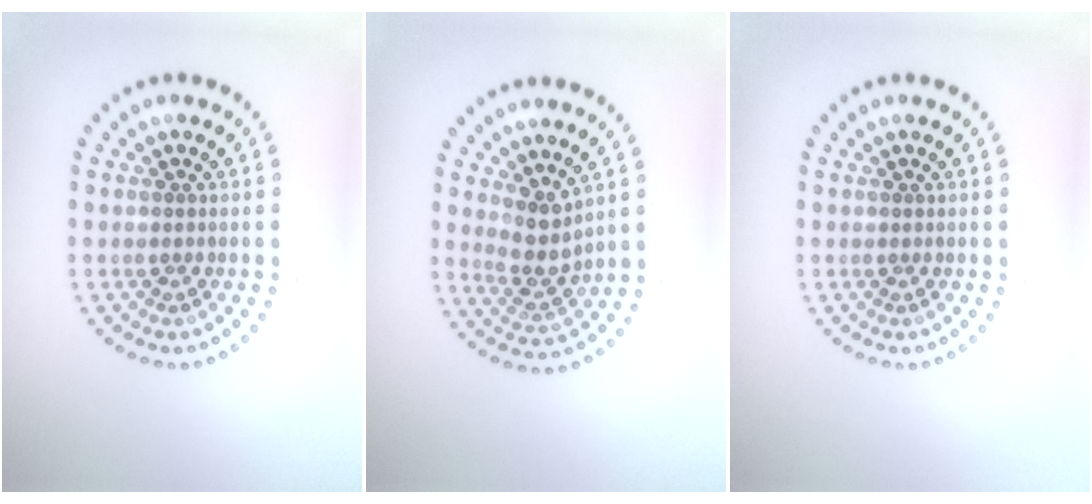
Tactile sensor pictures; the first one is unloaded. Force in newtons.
{"total": 3.0, "press": 2.4, "slide": 1.8}
{"total": 0.0}